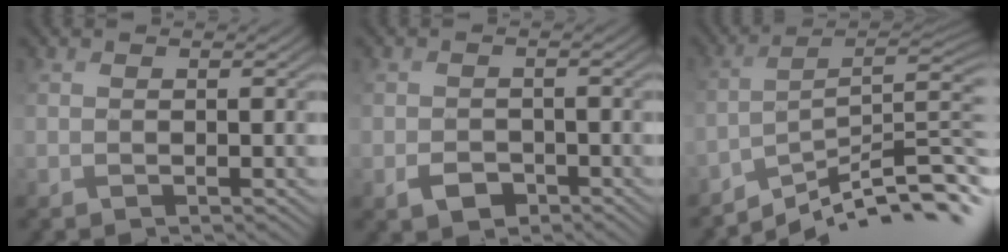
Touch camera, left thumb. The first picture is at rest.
{"total": 2.1, "force": [-1.4, 1.5, 0.4], "torque": [-0.007, -0.002, -0.023]}
{"total": 11.4, "force": [-8.8, 2.0, 7.0], "torque": [-0.104, 0.010, -0.139]}